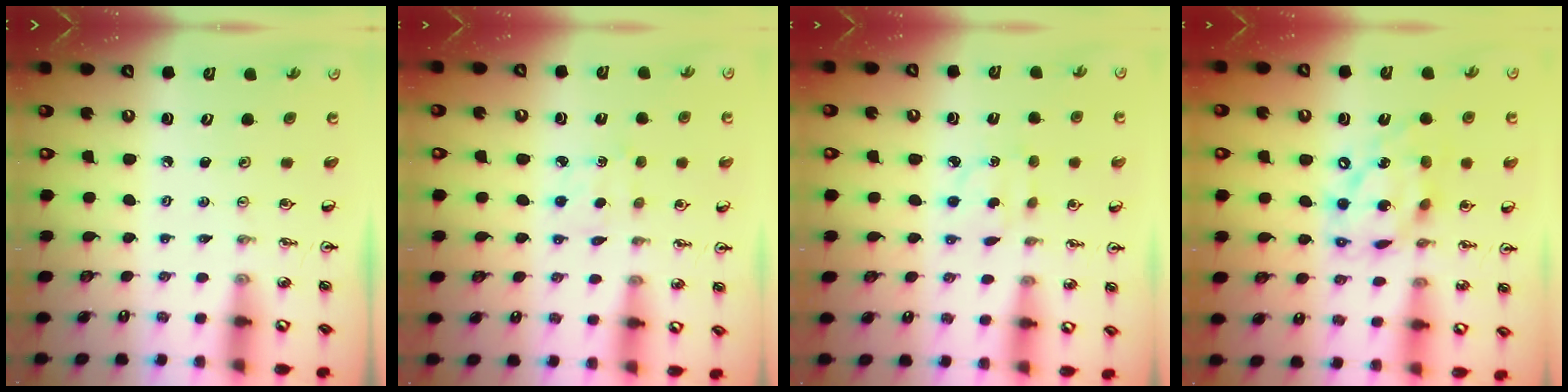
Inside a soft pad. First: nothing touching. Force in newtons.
{"total": 3.4, "press": 3.4, "slide": 0.5}
{"total": 3.0, "press": 2.9, "slide": 0.6}
{"total": 14.6, "press": 14.5, "slide": 1.0}